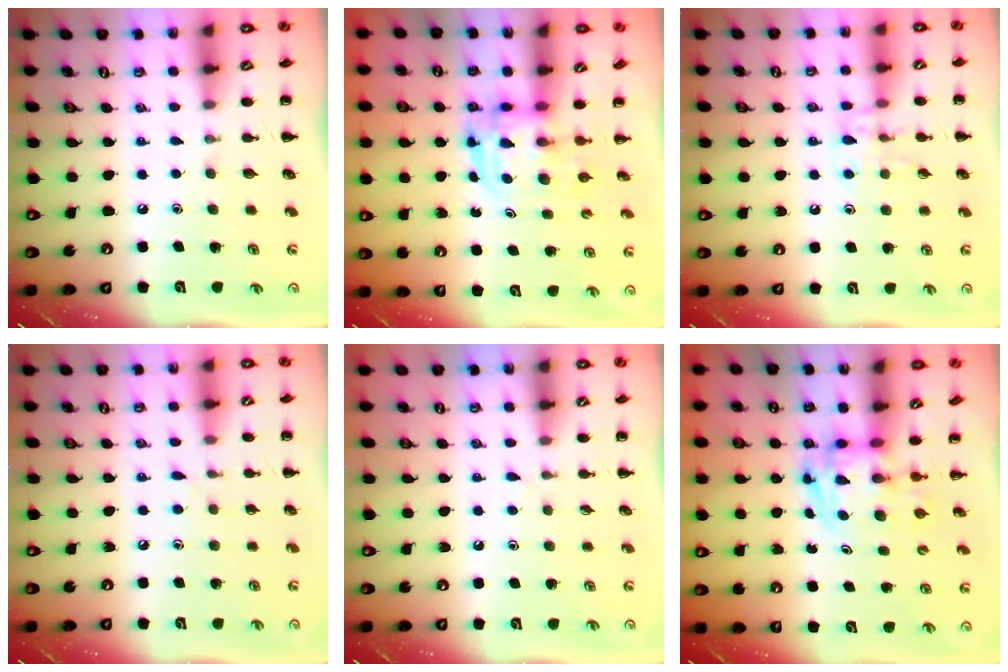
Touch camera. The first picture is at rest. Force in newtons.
{"total": 3.0, "press": 3.0, "slide": 0.3}
{"total": 9.8, "press": 9.8, "slide": 0.9}
{"total": 4.3, "press": 4.0, "slide": 1.7}
{"total": 4.0, "press": 3.6, "slide": 1.7}
{"total": 2.9, "press": 2.9, "slide": 0.5}